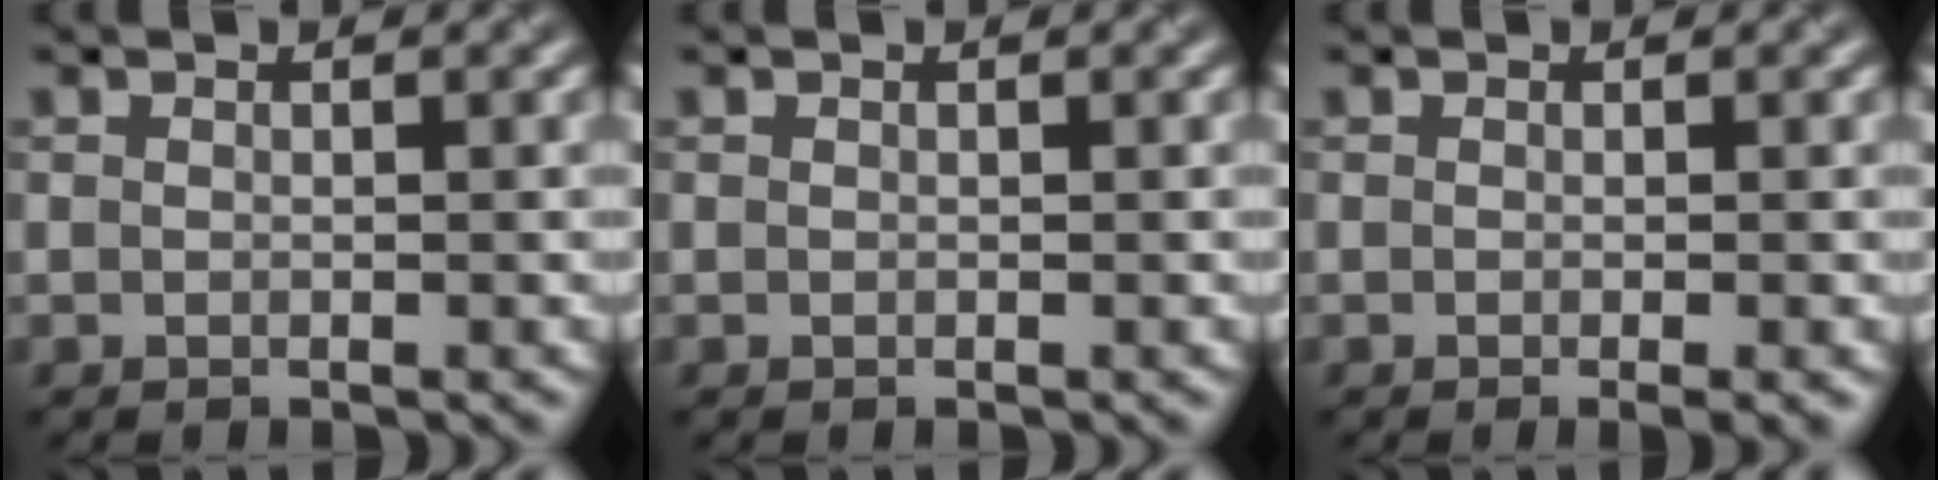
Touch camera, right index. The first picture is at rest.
{"total": 0.0}
{"total": 1.3, "force": [-0.4, 0.2, 1.2], "torque": [-0.017, -0.003, -0.004]}